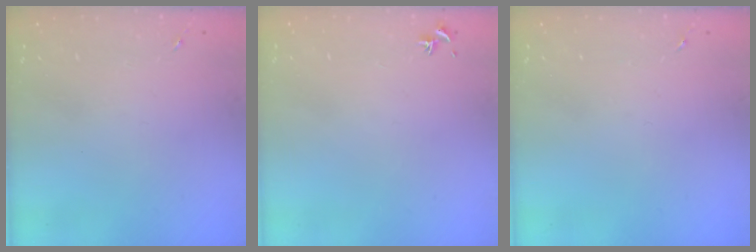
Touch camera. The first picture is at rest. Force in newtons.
{"total": 0.7, "press": 0.5, "slide": 0.4}
{"total": 0.0}